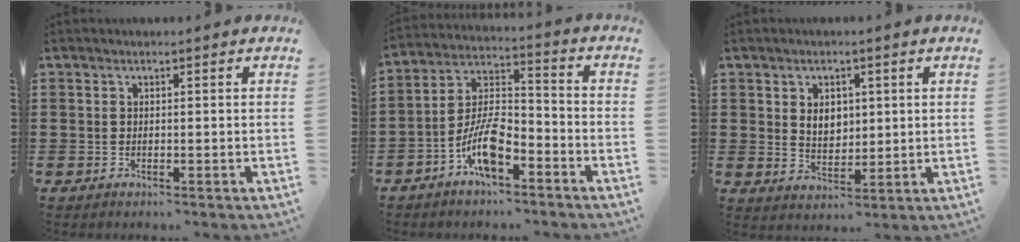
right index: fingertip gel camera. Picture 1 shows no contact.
{"total": 9.1, "force": [-5.0, 3.3, 6.8], "torque": [-0.150, 0.005, -0.096]}
{"total": 3.9, "force": [1.2, 2.9, 2.4], "torque": [-0.042, 0.003, 0.016]}